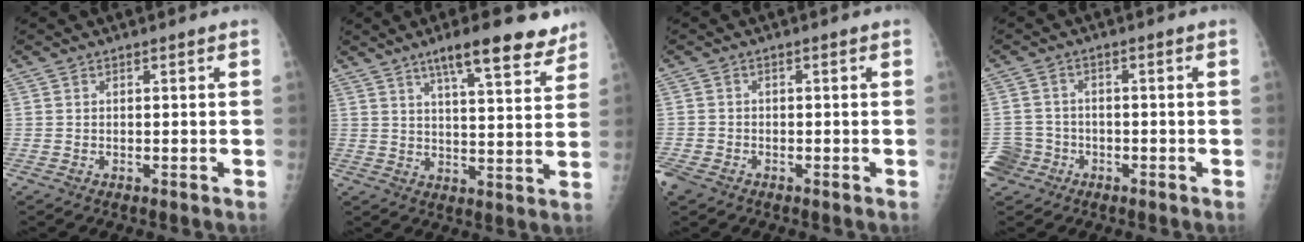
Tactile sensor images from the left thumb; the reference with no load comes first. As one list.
[{"total": 12.9, "force": [9.0, 2.9, 8.8], "torque": [-0.102, -0.041, 0.130]}, {"total": 3.7, "force": [-2.4, 2.4, 1.4], "torque": [-0.036, 0.001, -0.045]}, {"total": 5.8, "force": [-2.9, 5.0, 0.4], "torque": [0.002, 0.021, -0.049]}]